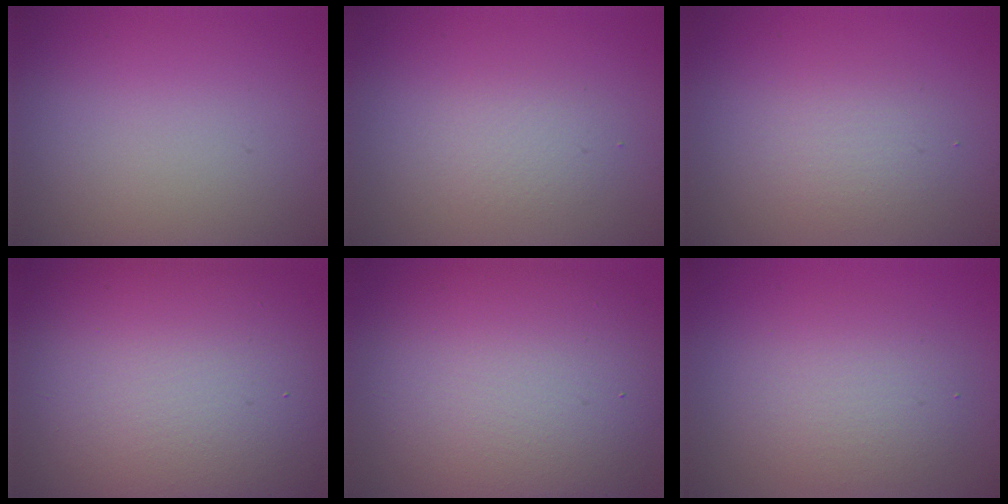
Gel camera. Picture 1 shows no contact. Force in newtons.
{"total": 1.7, "press": 1.7, "slide": 0.1}
{"total": 1.9, "press": 1.9, "slide": 0.0}
{"total": 18.7, "press": 18.7, "slide": 1.0}
{"total": 13.1, "press": 13.1, "slide": 0.7}
{"total": 3.7, "press": 3.7, "slide": 0.2}